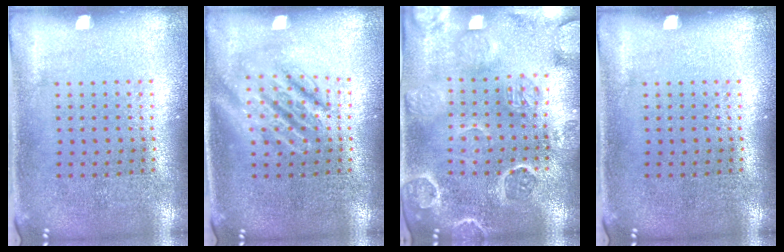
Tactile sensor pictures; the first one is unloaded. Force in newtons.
{"total": 2.2, "press": 2.2, "slide": 0.3}
{"total": 3.3, "press": 3.0, "slide": 1.2}
{"total": 0.0}